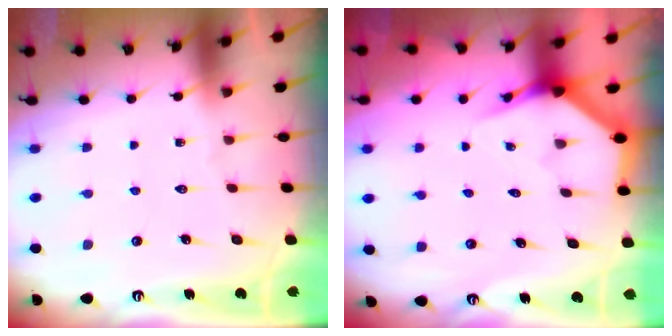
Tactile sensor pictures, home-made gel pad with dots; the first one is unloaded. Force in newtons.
{"total": 4.0, "press": 4.0, "slide": 0.1}